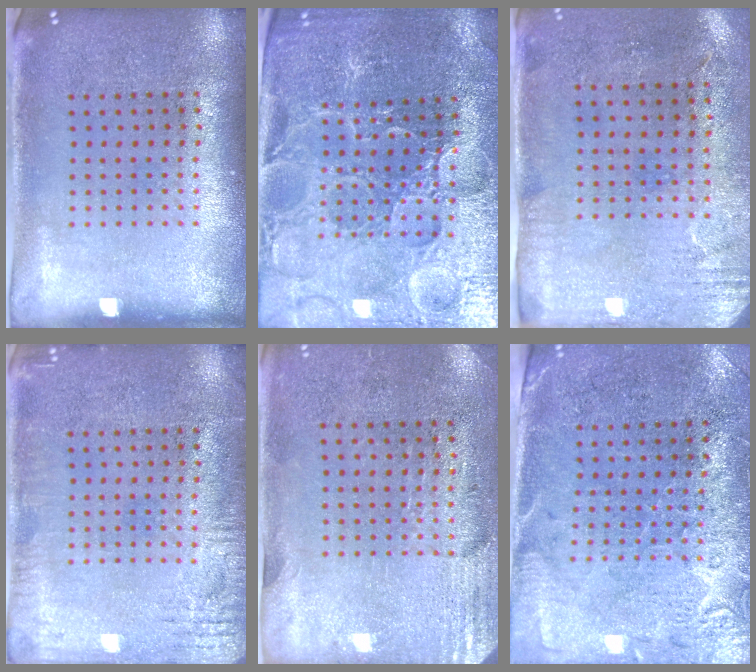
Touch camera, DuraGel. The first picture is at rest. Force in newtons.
{"total": 3.8, "press": 3.7, "slide": 0.6}
{"total": 3.0, "press": 2.4, "slide": 1.8}
{"total": 2.7, "press": 2.7, "slide": 0.2}
{"total": 2.8, "press": 2.4, "slide": 1.4}
{"total": 2.8, "press": 2.5, "slide": 1.3}